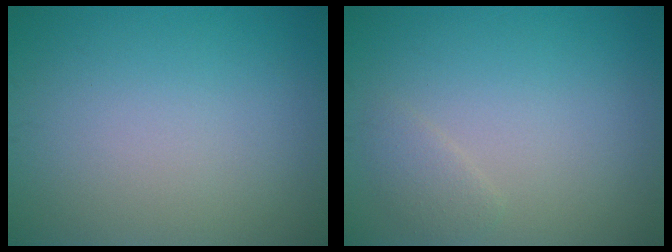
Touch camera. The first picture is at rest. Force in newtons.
{"total": 1.2, "press": 1.2, "slide": 0.1}